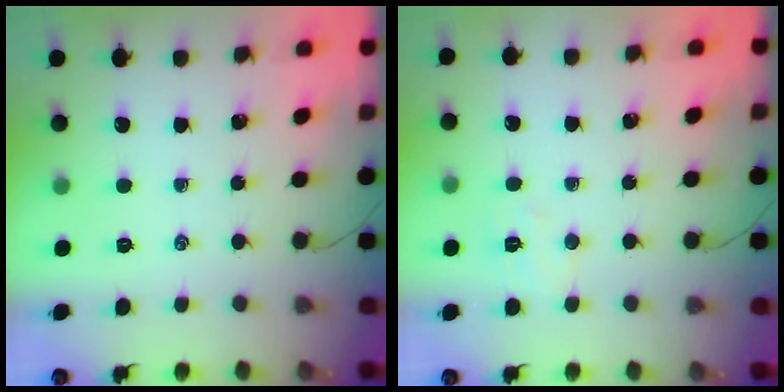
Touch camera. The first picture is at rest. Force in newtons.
{"total": 4.4, "press": 4.3, "slide": 0.9}